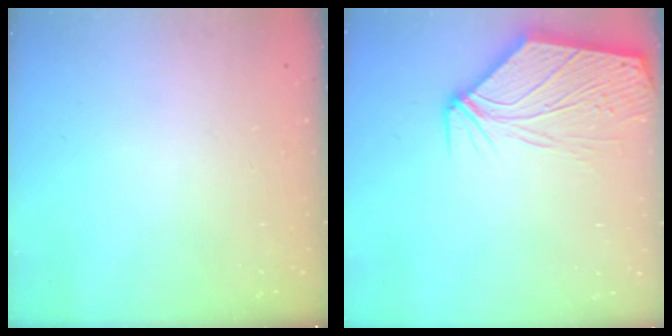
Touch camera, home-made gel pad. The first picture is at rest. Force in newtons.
{"total": 10.6, "press": 10.5, "slide": 1.4}